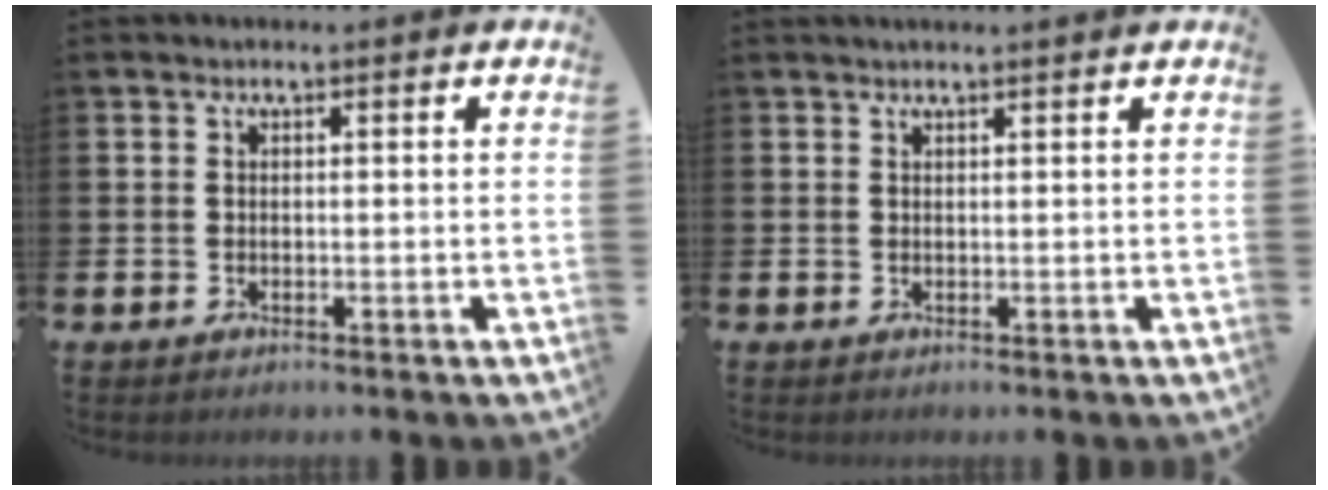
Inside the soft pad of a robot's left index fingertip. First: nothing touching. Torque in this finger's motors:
{"motor_torque": [0.87, -1.27, 0.09, 0.05]}